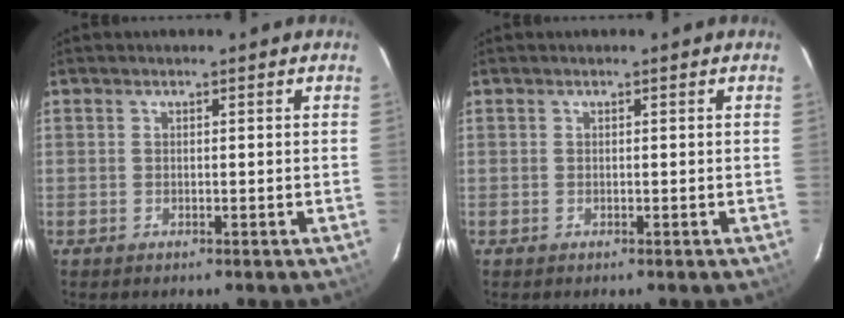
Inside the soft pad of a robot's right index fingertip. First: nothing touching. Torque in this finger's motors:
{"motor_torque": [0.26, 0.16, -0.02, 0.01]}